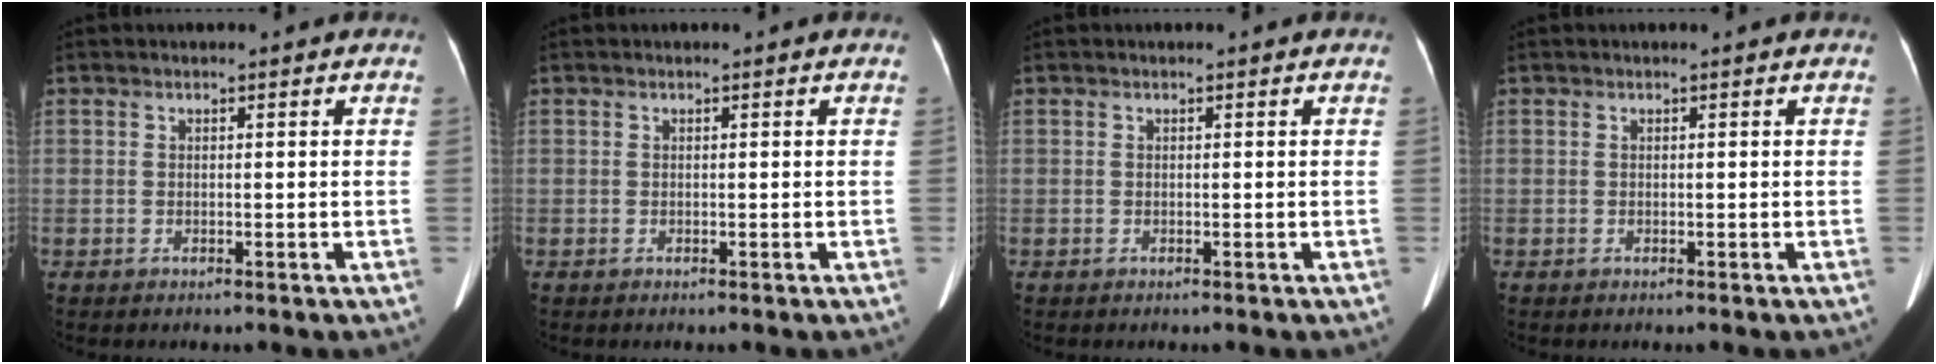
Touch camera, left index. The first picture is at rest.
{"total": 0.0}
{"total": 0.0}
{"total": 0.0}